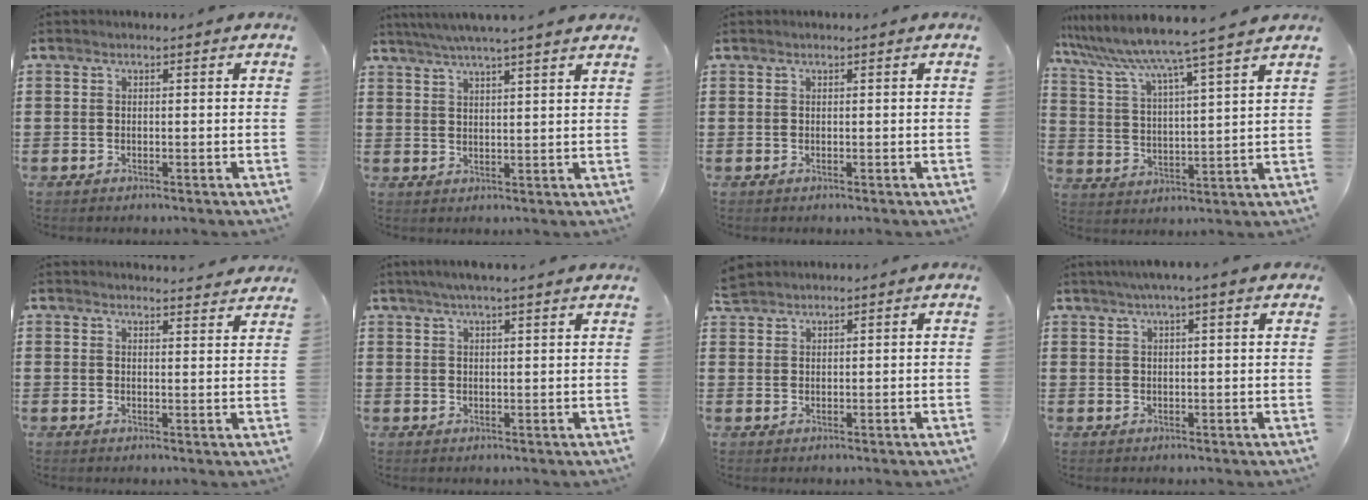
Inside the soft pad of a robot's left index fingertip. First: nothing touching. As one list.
[{"total": 4.3, "force": [3.9, -0.7, 1.7], "torque": [-0.043, -0.013, 0.069]}, {"total": 0.0}, {"total": 7.2, "force": [6.4, -1.3, 3.1], "torque": [-0.087, -0.048, 0.100]}, {"total": 2.7, "force": [2.7, -0.2, 0.2], "torque": [-0.003, -0.014, 0.050]}, {"total": 3.2, "force": [2.7, 0.0, 1.8], "torque": [-0.040, 0.003, 0.049]}, {"total": 2.1, "force": [2.1, 0.4, 0.2], "torque": [-0.009, 0.001, 0.042]}, {"total": 3.2, "force": [2.2, -0.1, 2.3], "torque": [-0.049, 0.007, 0.039]}]